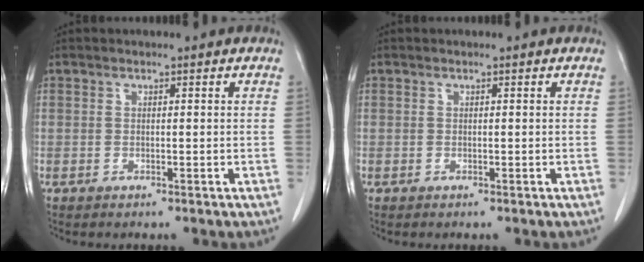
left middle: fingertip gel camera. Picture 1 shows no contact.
{"total": 0.0}